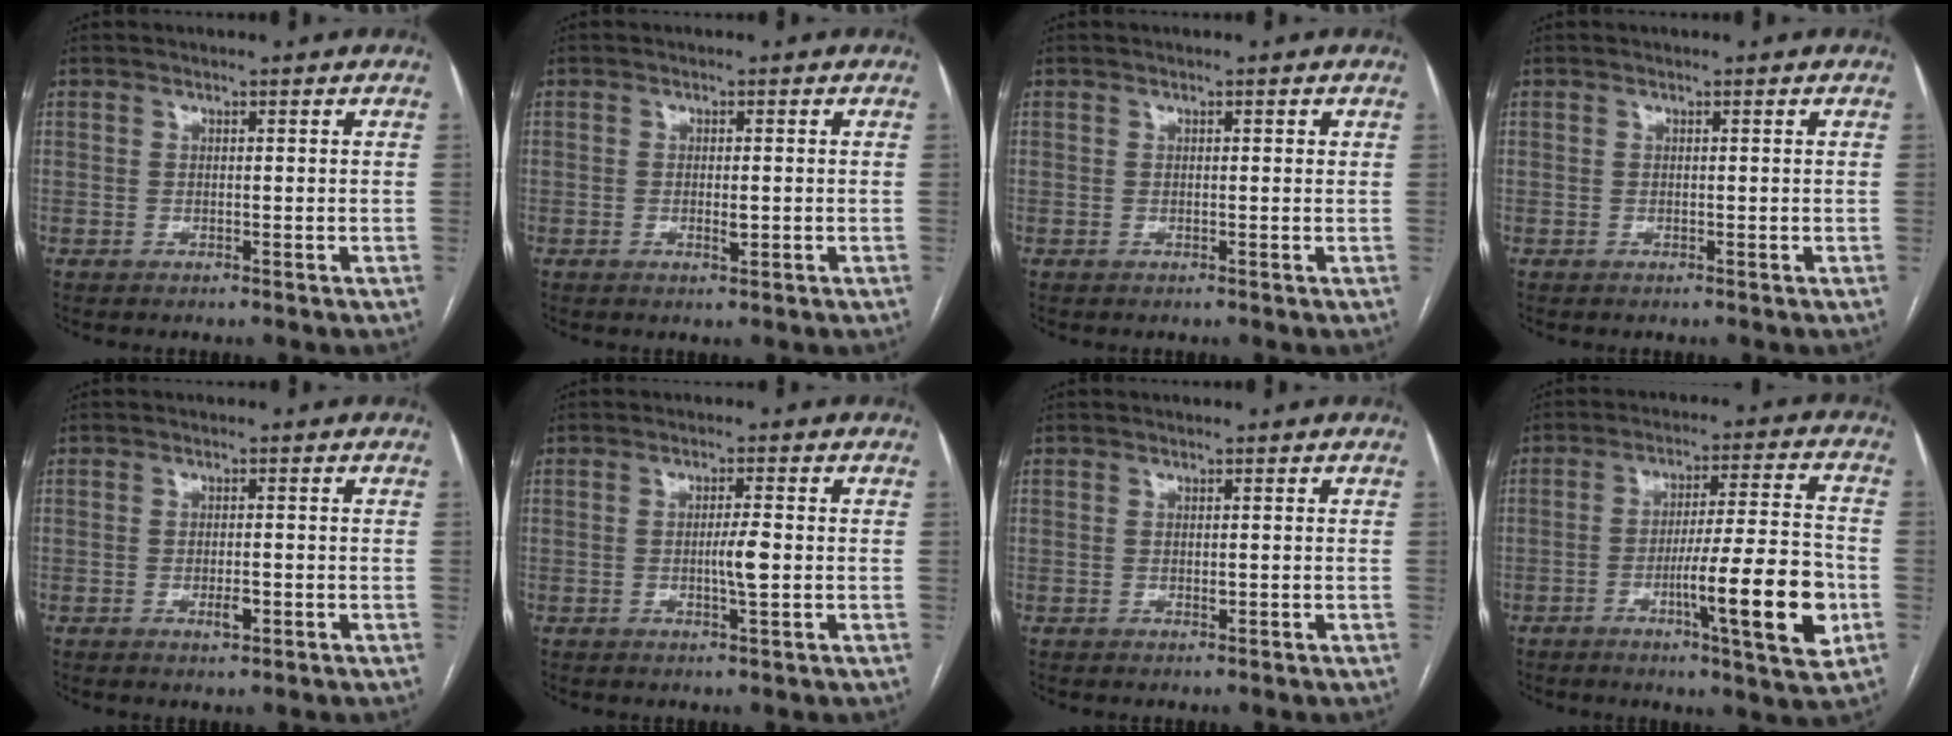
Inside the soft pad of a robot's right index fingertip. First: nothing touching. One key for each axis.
{"total": 1.6, "fx": -0.4, "fy": 0.4, "fz": 1.5, "tx": -0.030, "ty": -0.003, "tz": -0.005}
{"total": 0.6, "fx": 0.3, "fy": 0.3, "fz": 0.5, "tx": -0.007, "ty": 0.001, "tz": 0.002}
{"total": 0.0}
{"total": 2.2, "fx": -0.9, "fy": 0.7, "fz": 1.9, "tx": -0.036, "ty": -0.001, "tz": -0.012}
{"total": 3.2, "fx": -0.4, "fy": 0.1, "fz": 3.2, "tx": -0.057, "ty": -0.003, "tz": -0.006}
{"total": 0.6, "fx": -0.1, "fy": 0.3, "fz": 0.5, "tx": -0.013, "ty": -0.001, "tz": -0.001}
{"total": 14.5, "fx": -4.7, "fy": 0.5, "fz": 13.8, "tx": -0.213, "ty": -0.007, "tz": -0.071}